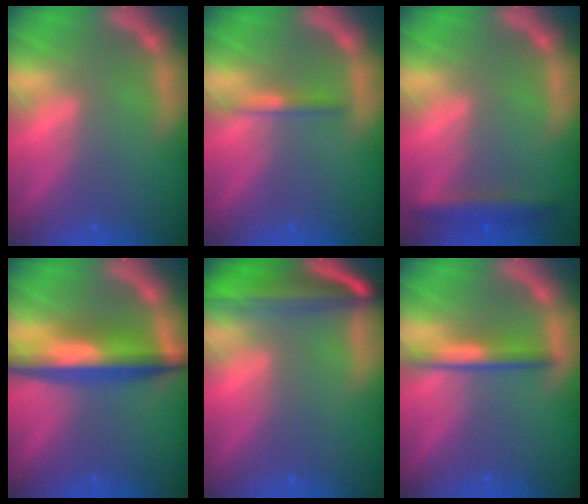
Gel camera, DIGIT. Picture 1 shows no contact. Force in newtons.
{"total": 1.4}
{"total": 2.9}
{"total": 7.1}
{"total": 8.6}
{"total": 3.0}